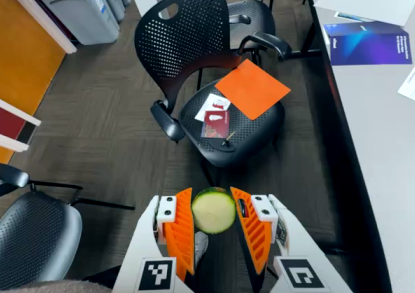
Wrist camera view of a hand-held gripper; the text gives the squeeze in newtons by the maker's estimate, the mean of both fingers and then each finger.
{"total": 14.2, "left": 15.0, "right": 13.4}